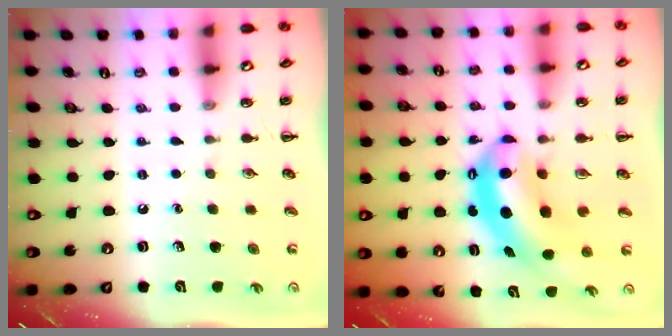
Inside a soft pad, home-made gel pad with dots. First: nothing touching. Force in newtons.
{"total": 7.5, "press": 7.3, "slide": 1.8}